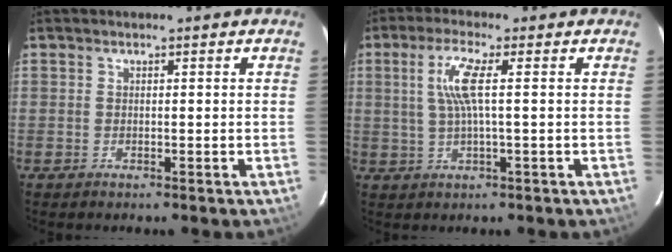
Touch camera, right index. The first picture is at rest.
{"total": 6.0, "force": [1.0, 0.1, 5.9], "torque": [-0.116, 0.001, 0.024]}